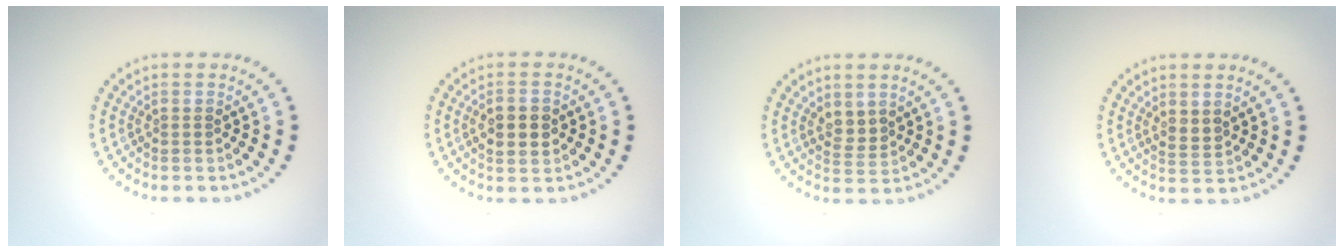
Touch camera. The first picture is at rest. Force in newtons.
{"total": 3.0, "press": 3.0, "slide": 0.1}
{"total": 1.6, "press": 1.3, "slide": 1.0}
{"total": 1.4, "press": 1.1, "slide": 0.9}